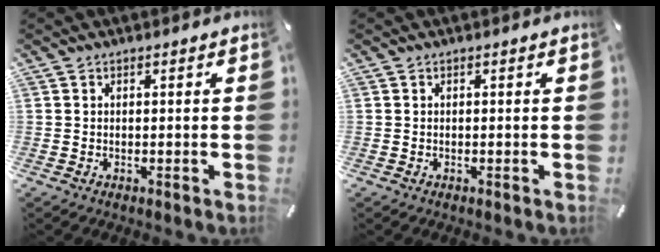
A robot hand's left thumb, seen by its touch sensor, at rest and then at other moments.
{"total": 0.0}